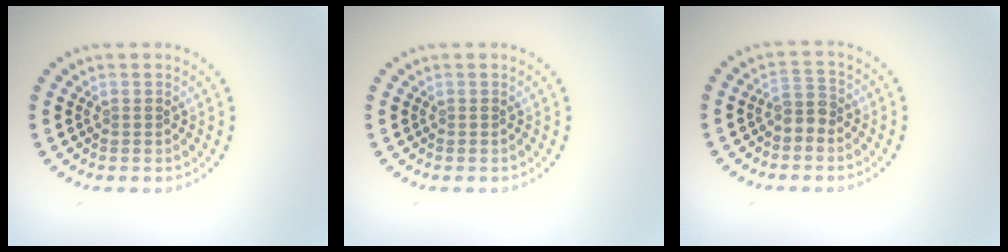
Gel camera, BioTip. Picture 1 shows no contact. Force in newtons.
{"total": 0.0}
{"total": 1.9, "press": 1.6, "slide": 1.0}